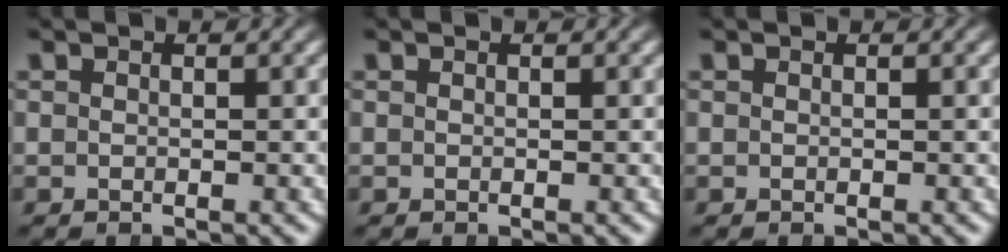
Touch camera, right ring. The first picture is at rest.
{"total": 0.0}
{"total": 0.0}